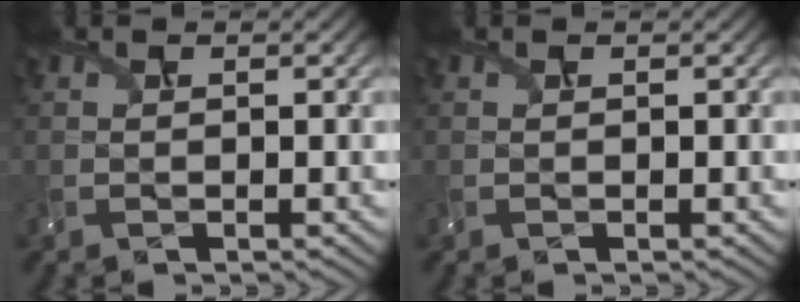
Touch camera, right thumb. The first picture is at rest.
{"total": 0.0}